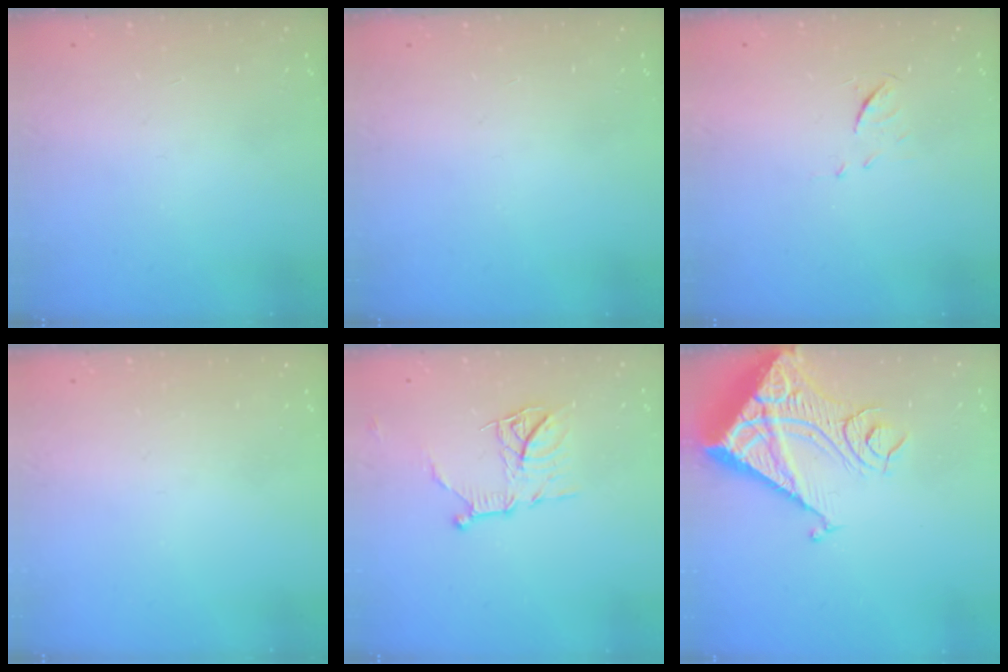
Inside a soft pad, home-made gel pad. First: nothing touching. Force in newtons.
{"total": 0.0}
{"total": 5.8, "press": 5.8, "slide": 0.5}
{"total": 0.0}
{"total": 10.8, "press": 10.8, "slide": 0.4}
{"total": 16.7, "press": 16.6, "slide": 2.1}